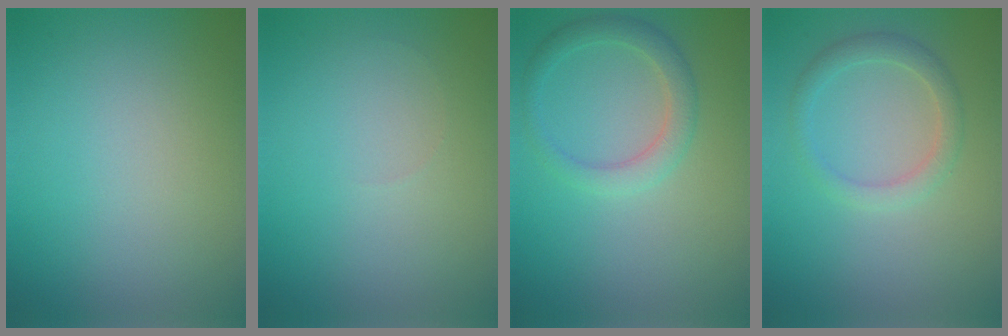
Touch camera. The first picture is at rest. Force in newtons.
{"total": 0.0}
{"total": 2.6, "press": 2.6, "slide": 0.2}
{"total": 2.3, "press": 2.3, "slide": 0.1}